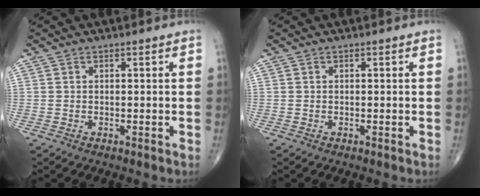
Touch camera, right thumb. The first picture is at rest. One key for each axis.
{"total": 0.0}